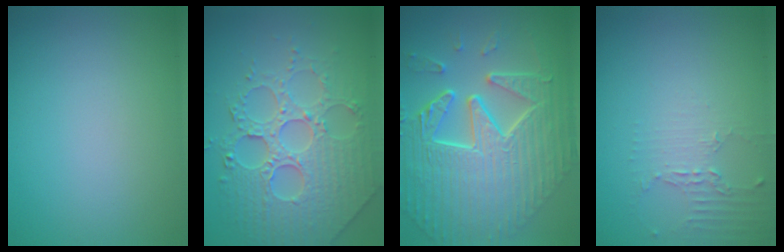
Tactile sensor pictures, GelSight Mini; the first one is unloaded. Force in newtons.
{"total": 6.3, "press": 5.6, "slide": 3.0}
{"total": 10.7, "press": 7.3, "slide": 7.8}
{"total": 2.0, "press": 1.5, "slide": 1.4}